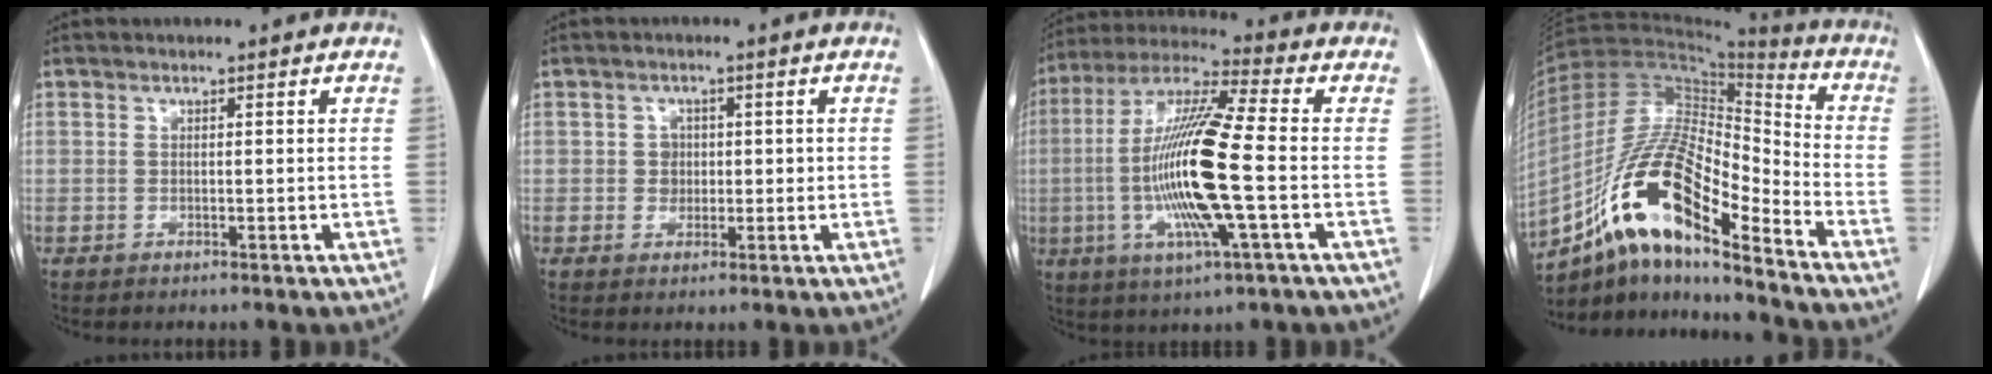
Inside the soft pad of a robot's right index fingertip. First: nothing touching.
{"total": 2.5, "force": [0.2, 2.3, 0.9], "torque": [-0.007, 0.006, 0.003]}
{"total": 17.6, "force": [-2.7, 1.0, 17.3], "torque": [-0.355, -0.008, -0.058]}
{"total": 17.6, "force": [-10.8, 4.0, 13.3], "torque": [-0.252, 0.022, -0.187]}